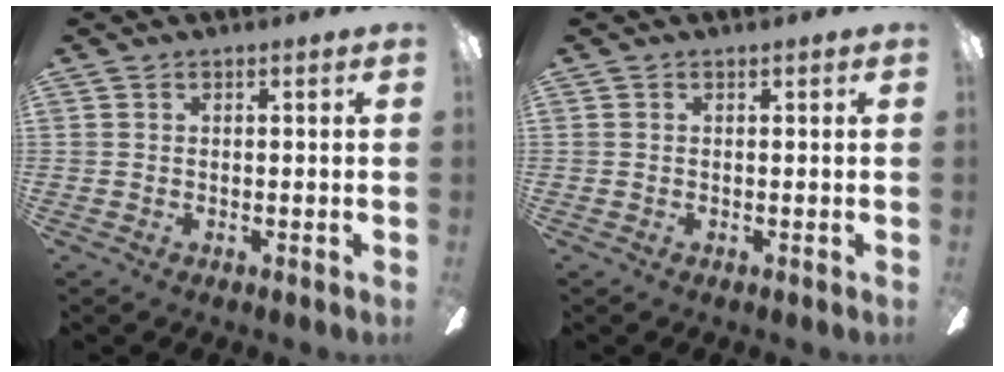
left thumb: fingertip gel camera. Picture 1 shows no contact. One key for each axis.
{"total": 0.0}